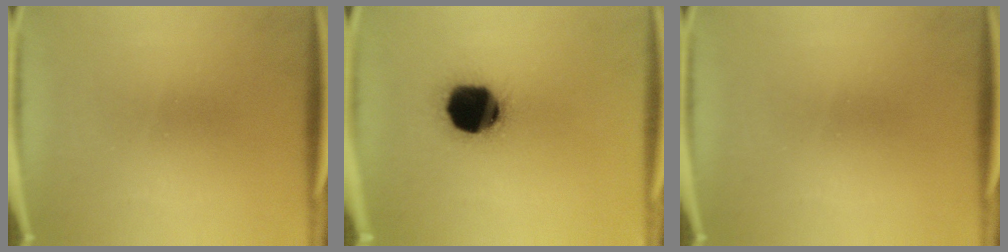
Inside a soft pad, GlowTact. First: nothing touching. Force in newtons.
{"total": 19.1}
{"total": 0.0}